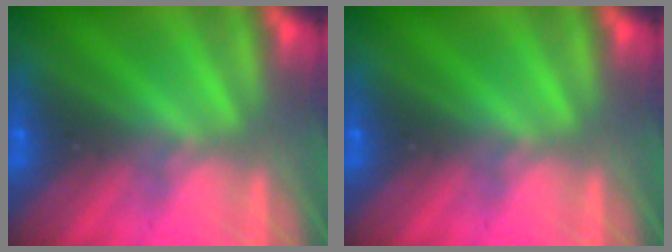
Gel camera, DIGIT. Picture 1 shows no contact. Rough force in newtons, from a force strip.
{"total": 0.0}